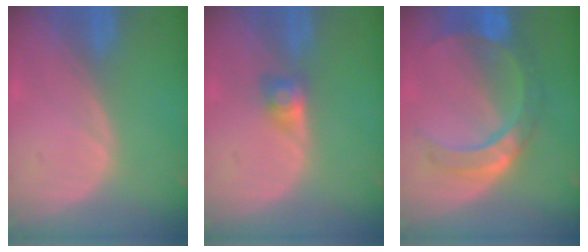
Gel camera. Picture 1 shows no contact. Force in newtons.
{"total": 2.7, "press": 2.5, "slide": 1.1}
{"total": 7.9, "press": 7.9, "slide": 0.3}